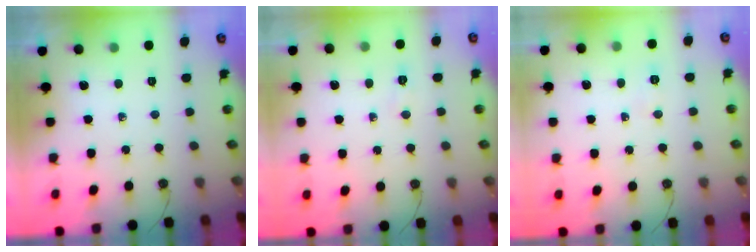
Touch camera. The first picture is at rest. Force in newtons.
{"total": 3.4, "press": 3.4, "slide": 0.5}
{"total": 4.4, "press": 4.3, "slide": 1.2}